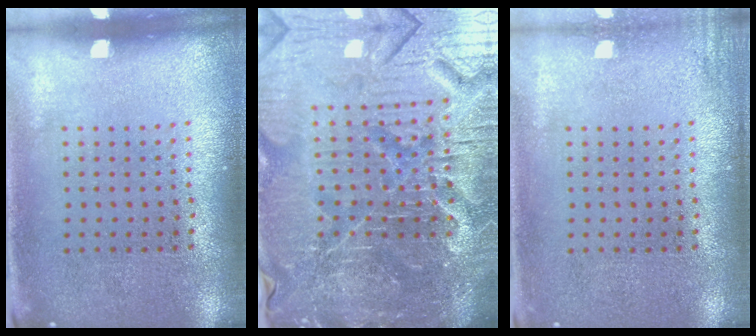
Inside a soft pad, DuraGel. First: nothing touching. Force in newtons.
{"total": 7.2, "press": 6.4, "slide": 3.2}
{"total": 1.2, "press": 1.2, "slide": 0.3}